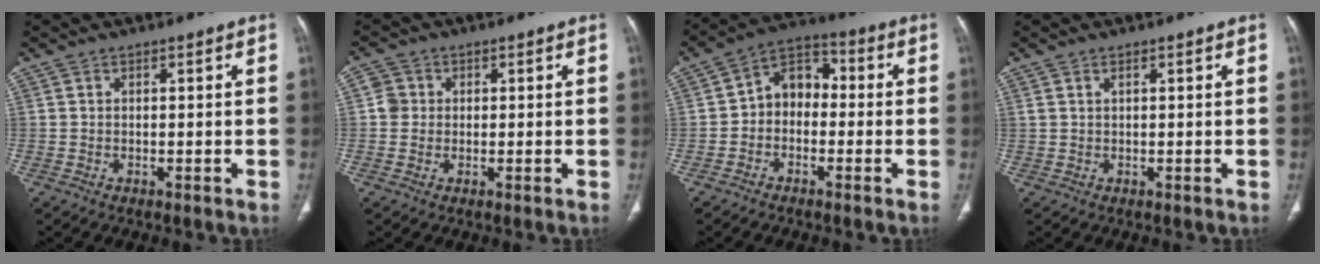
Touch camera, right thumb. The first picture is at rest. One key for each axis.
{"total": 3.1, "fx": 0.3, "fy": 3.0, "fz": 0.7, "tx": 0.009, "ty": 0.007, "tz": 0.002}
{"total": 7.8, "fx": -0.9, "fy": 5.9, "fz": 5.1, "tx": -0.051, "ty": 0.036, "tz": -0.035}
{"total": 0.6, "fx": 0.4, "fy": 0.2, "fz": 0.4, "tx": -0.009, "ty": 0.007, "tz": 0.011}